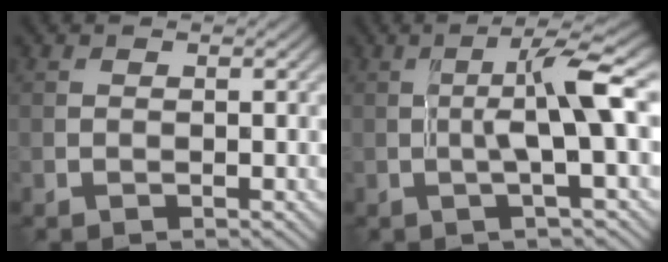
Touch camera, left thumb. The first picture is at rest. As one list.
[{"total": 6.7, "force": [0.0, 0.5, 6.7], "torque": [-0.121, 0.014, -0.002]}]